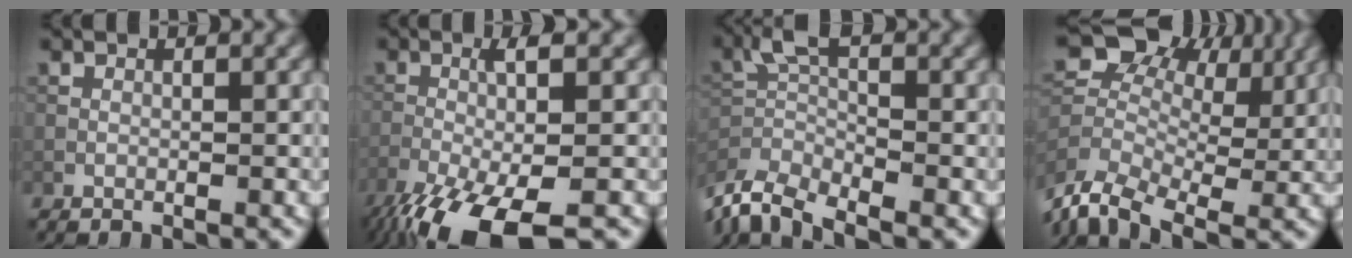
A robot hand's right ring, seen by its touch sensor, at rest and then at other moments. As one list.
[{"total": 9.4, "force": [-5.3, 2.3, 7.5], "torque": [-0.144, -0.019, -0.102]}, {"total": 6.6, "force": [-5.0, 1.7, 3.9], "torque": [-0.078, -0.006, -0.105]}, {"total": 7.6, "force": [-0.9, 5.3, 5.4], "torque": [-0.118, 0.017, -0.035]}]